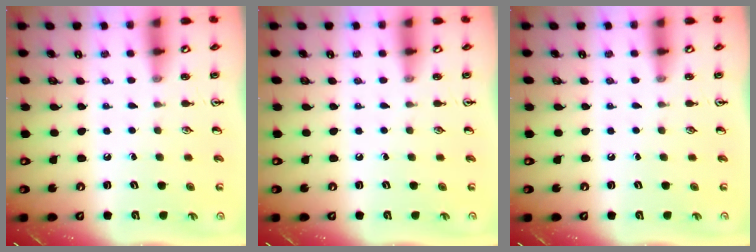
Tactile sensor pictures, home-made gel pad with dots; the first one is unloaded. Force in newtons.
{"total": 0.0}
{"total": 0.0}